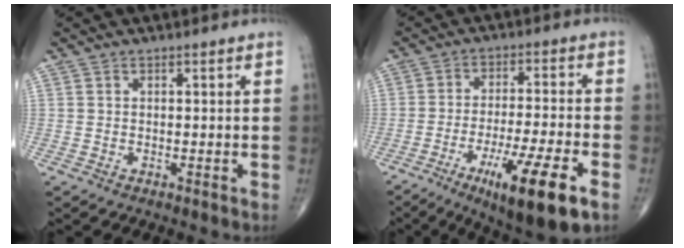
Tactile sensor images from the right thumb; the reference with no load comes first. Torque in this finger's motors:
{"motor_torque": [2.01, 1.64, 0.89, -0.94, 0.44]}